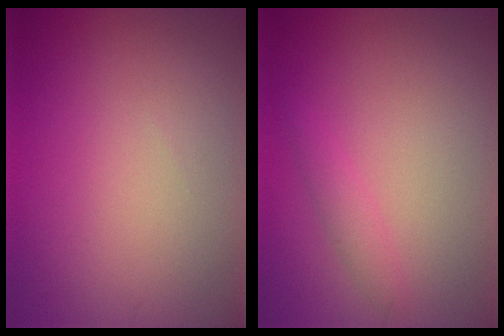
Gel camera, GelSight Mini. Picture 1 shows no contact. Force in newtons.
{"total": 1.3, "press": 1.3, "slide": 0.0}